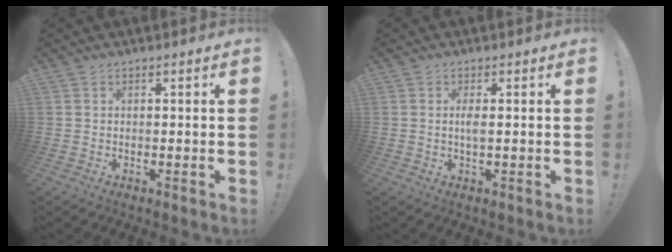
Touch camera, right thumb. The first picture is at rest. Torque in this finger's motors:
{"motor_torque": [0.04, 0.92, 0.06, -0.09, 0.00]}